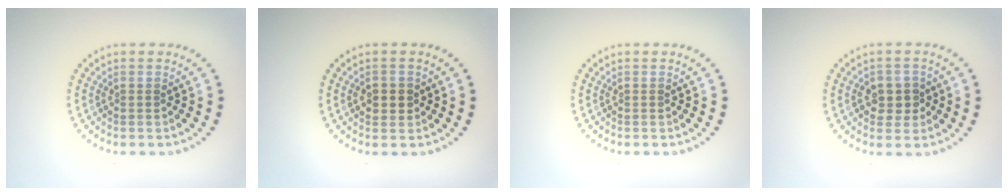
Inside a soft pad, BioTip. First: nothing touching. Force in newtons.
{"total": 1.8, "press": 1.8, "slide": 0.3}
{"total": 0.0}
{"total": 2.5, "press": 2.4, "slide": 0.3}